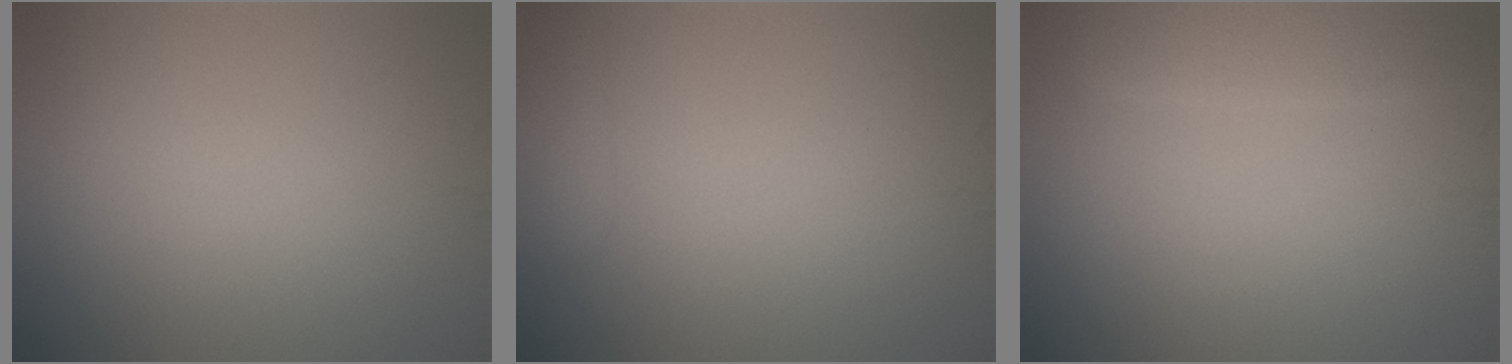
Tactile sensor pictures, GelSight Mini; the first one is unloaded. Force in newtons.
{"total": 1.5, "press": 1.5, "slide": 0.1}
{"total": 2.4, "press": 2.4, "slide": 0.2}